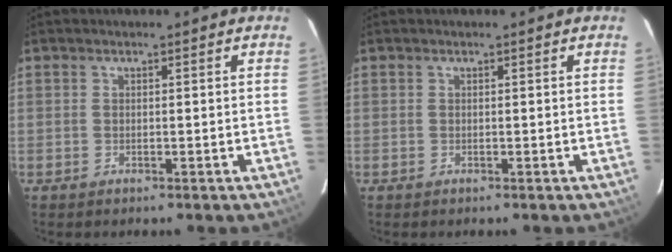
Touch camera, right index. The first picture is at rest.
{"total": 0.0}